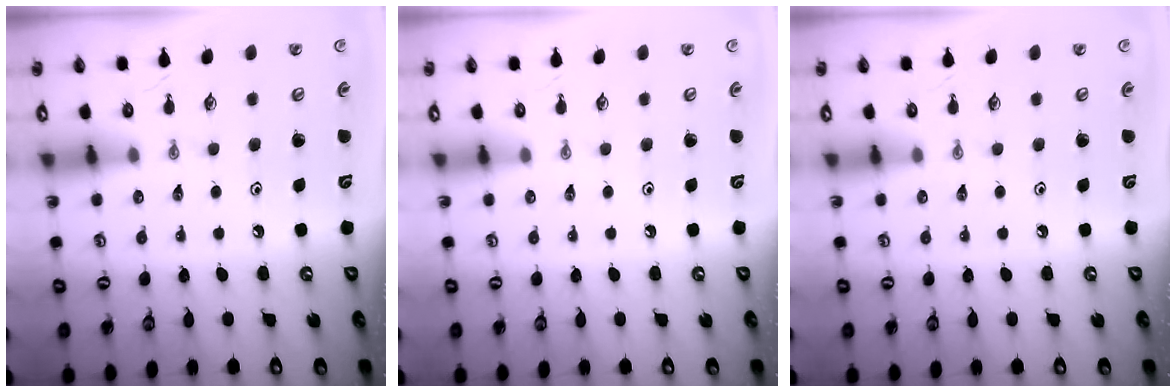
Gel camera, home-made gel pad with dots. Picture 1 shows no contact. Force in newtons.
{"total": 0.0}
{"total": 0.0}